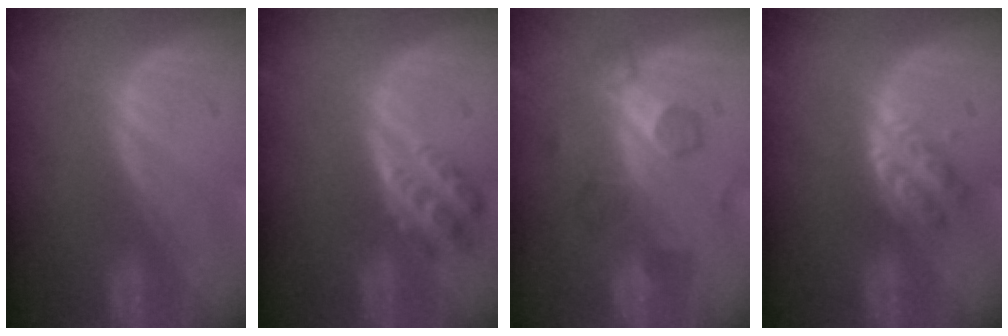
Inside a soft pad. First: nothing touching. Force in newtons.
{"total": 4.4, "press": 4.2, "slide": 1.3}
{"total": 5.7, "press": 5.5, "slide": 1.3}
{"total": 4.8, "press": 4.2, "slide": 2.3}